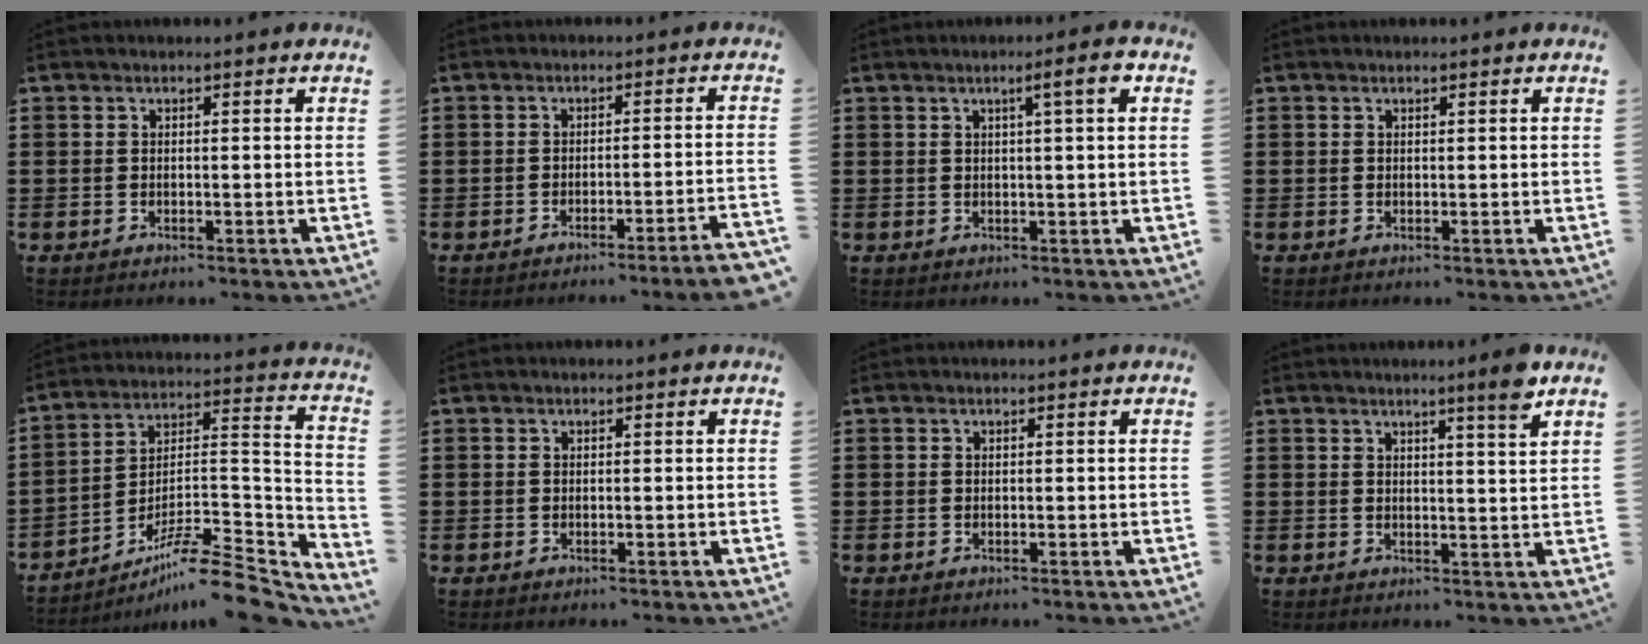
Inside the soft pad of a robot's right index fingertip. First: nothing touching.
{"total": 2.8, "force": [-2.4, -0.6, 1.4], "torque": [-0.022, -0.007, -0.049]}
{"total": 3.8, "force": [1.5, -0.1, 3.5], "torque": [-0.054, -0.006, 0.017]}
{"total": 0.0}
{"total": 10.2, "force": [-8.4, 1.9, 5.4], "torque": [-0.077, 0.023, -0.163]}
{"total": 0.0}
{"total": 0.0}
{"total": 4.1, "force": [3.0, -0.7, 2.6], "torque": [-0.043, -0.011, 0.048]}